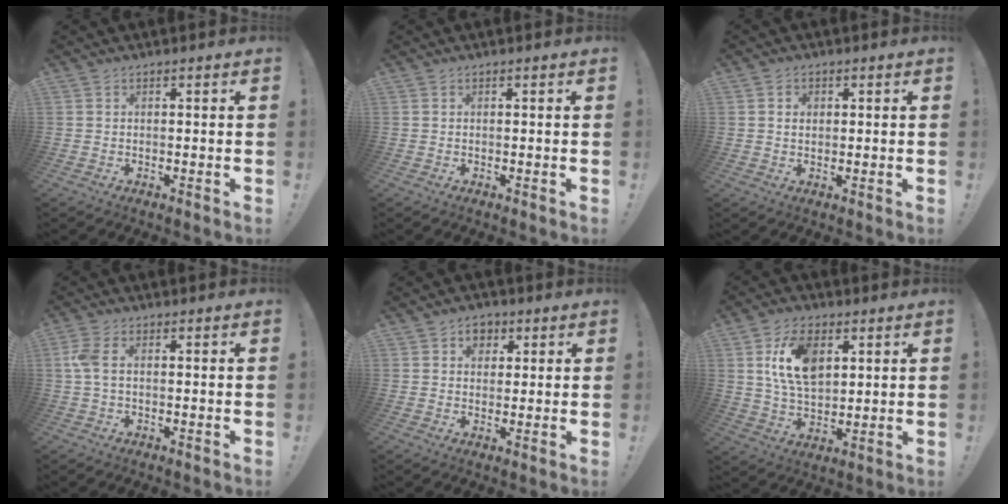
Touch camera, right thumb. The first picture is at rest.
{"total": 0.0}
{"total": 2.1, "force": [0.1, 1.7, 1.2], "torque": [-0.015, 0.001, -0.001]}
{"total": 4.8, "force": [0.4, 2.4, 4.2], "torque": [-0.099, 0.009, 0.009]}
{"total": 4.8, "force": [1.8, 4.0, 1.9], "torque": [-0.015, -0.003, 0.029]}
{"total": 13.6, "force": [4.7, 8.4, 9.7], "torque": [-0.173, 0.000, 0.084]}